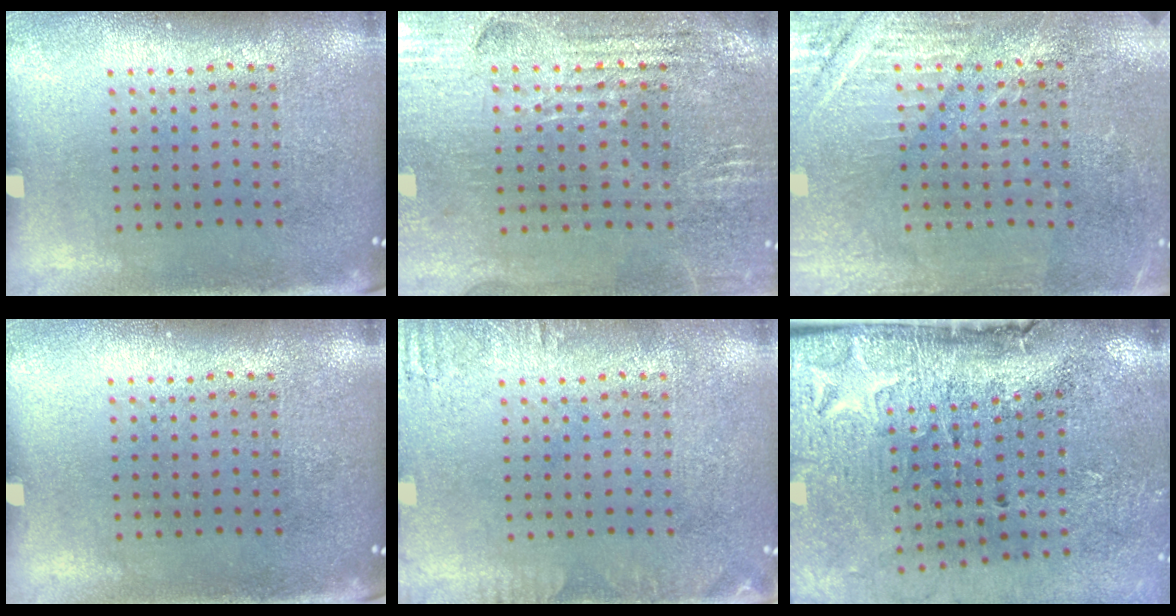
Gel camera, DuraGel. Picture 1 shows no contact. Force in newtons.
{"total": 2.9, "press": 2.8, "slide": 0.5}
{"total": 2.9, "press": 2.9, "slide": 0.3}
{"total": 0.0}
{"total": 1.7, "press": 1.7, "slide": 0.2}
{"total": 4.9, "press": 3.8, "slide": 3.1}